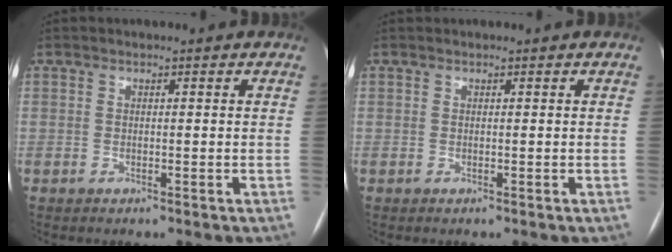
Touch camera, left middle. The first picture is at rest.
{"total": 0.0}